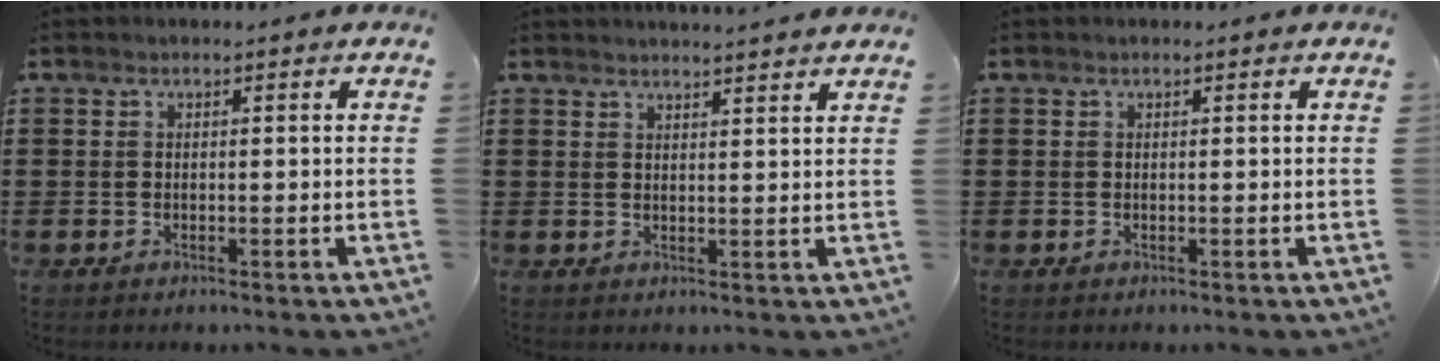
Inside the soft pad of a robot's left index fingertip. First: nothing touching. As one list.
[{"total": 2.2, "force": [2.2, -0.4, 0.2], "torque": [-0.009, -0.005, 0.042]}, {"total": 0.0}]